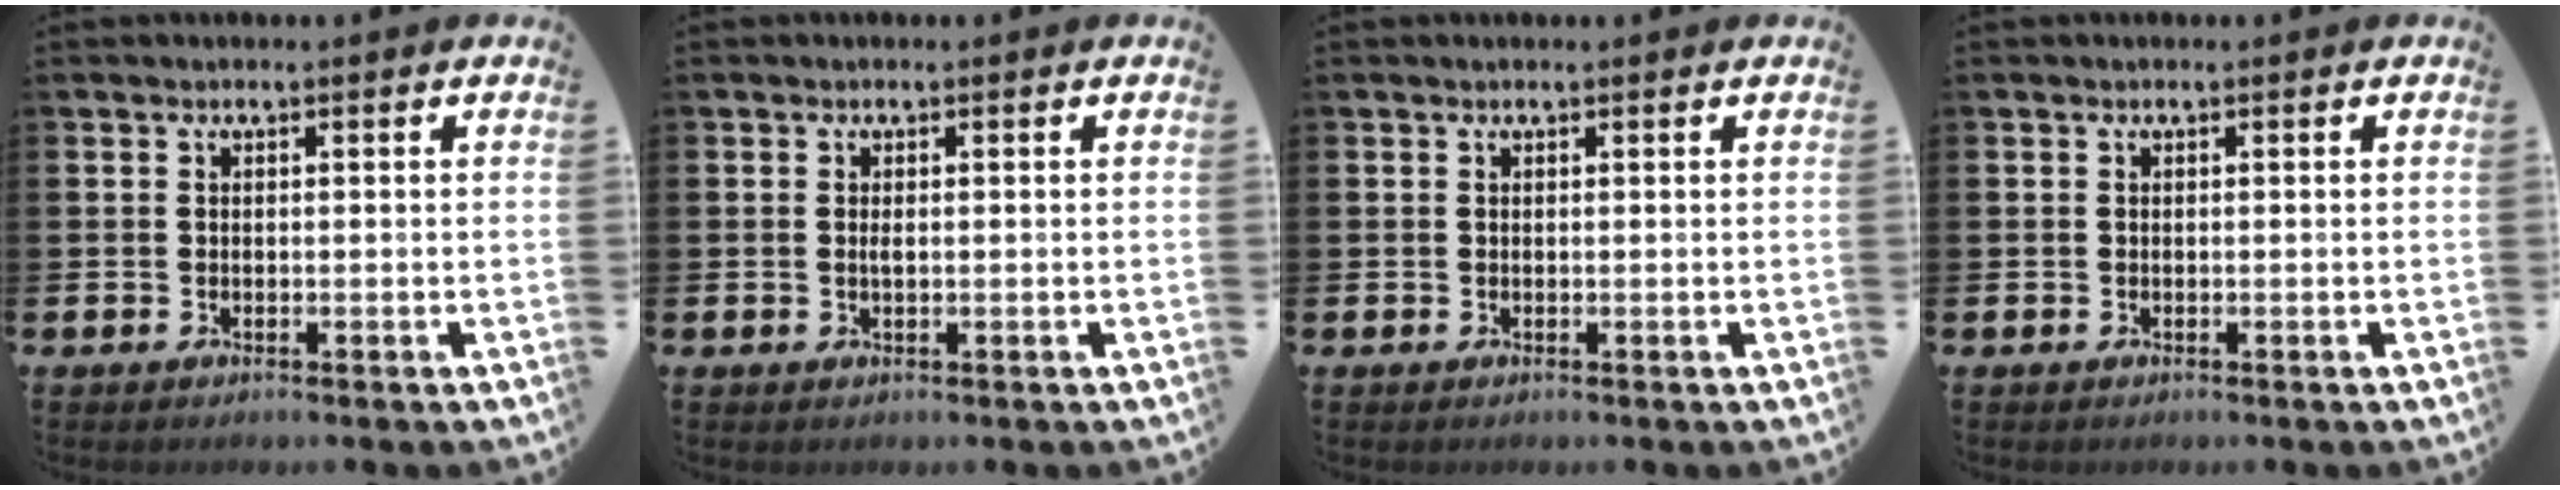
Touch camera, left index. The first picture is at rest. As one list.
[{"total": 0.6, "force": [0.1, 0.1, 0.6], "torque": [-0.011, -0.001, 0.002]}, {"total": 0.0}, {"total": 0.0}]